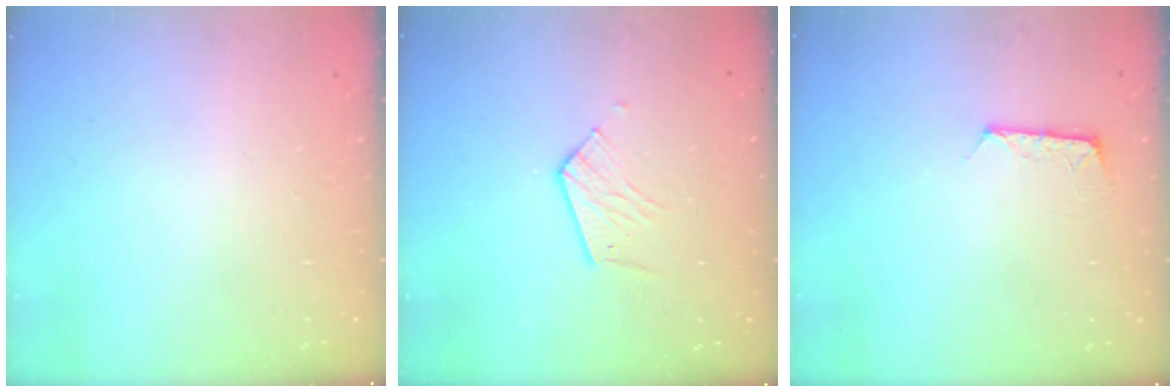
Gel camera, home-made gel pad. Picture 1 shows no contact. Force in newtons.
{"total": 6.7, "press": 6.7, "slide": 0.2}
{"total": 5.3, "press": 5.2, "slide": 0.6}